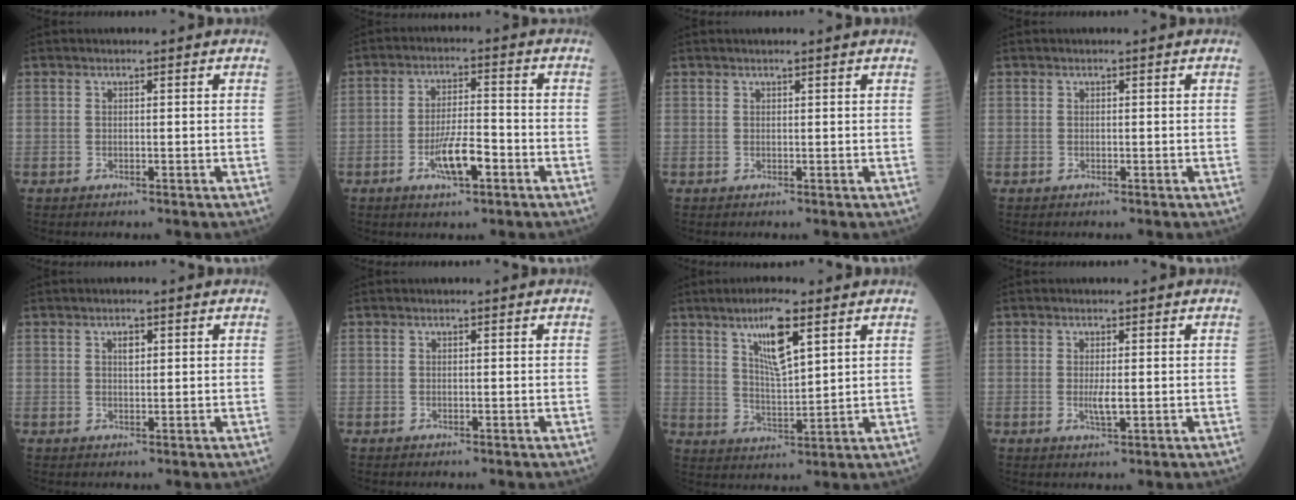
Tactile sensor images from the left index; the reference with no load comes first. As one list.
[{"total": 6.5, "force": [-3.0, 1.7, 5.5], "torque": [-0.111, -0.006, -0.053]}, {"total": 1.4, "force": [1.2, -0.1, 0.5], "torque": [-0.009, 0.007, 0.020]}, {"total": 0.0}, {"total": 1.5, "force": [0.6, 0.7, 1.1], "torque": [-0.024, 0.000, 0.013]}, {"total": 0.0}, {"total": 8.3, "force": [4.6, 1.3, 6.7], "torque": [-0.130, -0.002, 0.087]}, {"total": 2.0, "force": [-0.2, 0.5, 2.0], "torque": [-0.044, -0.008, 0.001]}]